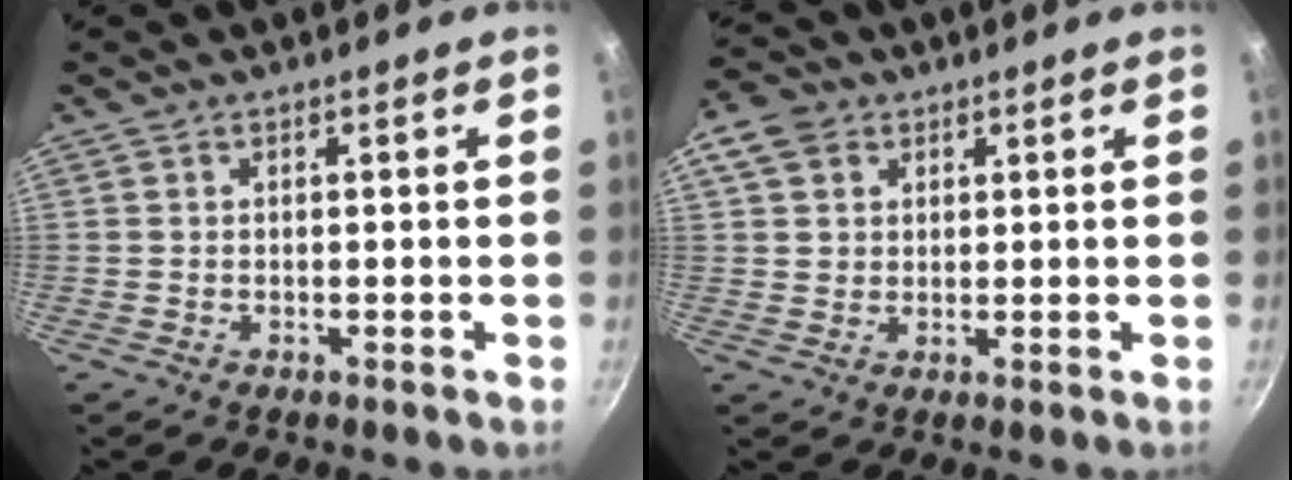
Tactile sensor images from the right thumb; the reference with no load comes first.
{"total": 6.1, "force": [2.6, 4.9, 2.6], "torque": [-0.022, 0.000, 0.041]}